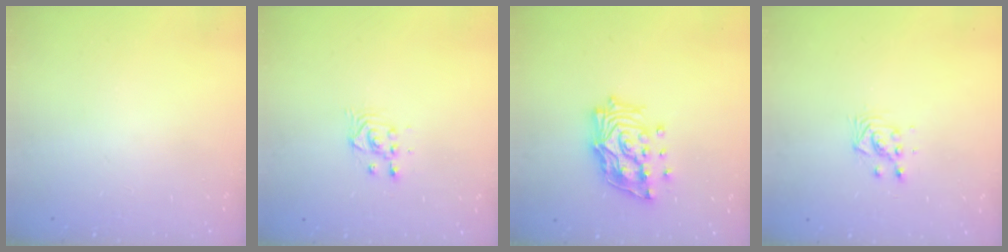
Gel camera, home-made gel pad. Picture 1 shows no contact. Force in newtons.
{"total": 2.9, "press": 2.9, "slide": 0.1}
{"total": 17.0, "press": 16.8, "slide": 2.2}
{"total": 3.7, "press": 3.7, "slide": 0.3}